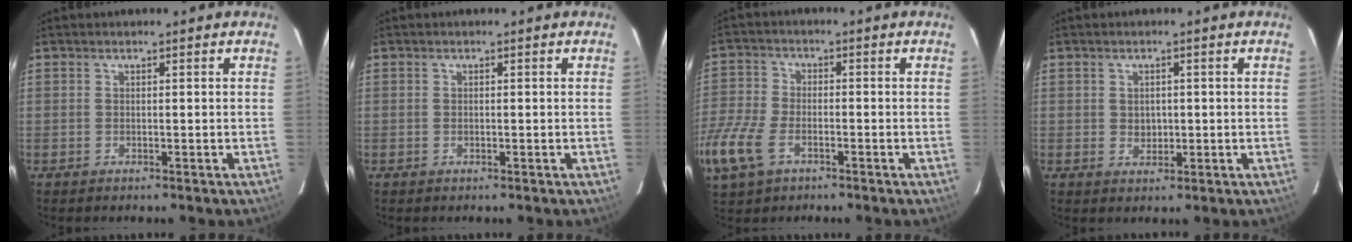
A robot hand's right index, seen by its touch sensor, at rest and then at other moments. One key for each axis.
{"total": 0.0}
{"total": 14.2, "fx": -6.8, "fy": 8.4, "fz": 9.3, "tx": -0.240, "ty": -0.020, "tz": -0.138}
{"total": 2.4, "fx": 0.0, "fy": 2.2, "fz": 1.1, "tx": -0.017, "ty": 0.001, "tz": 0.003}